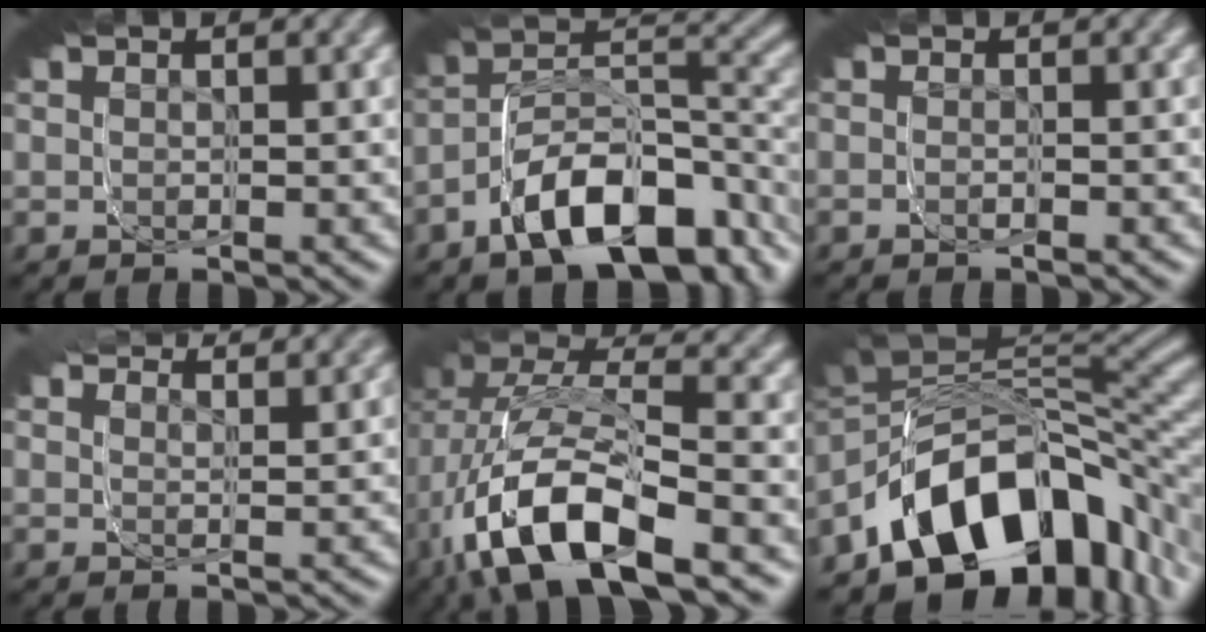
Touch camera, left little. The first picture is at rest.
{"total": 8.3, "force": [-7.6, 2.7, 2.1], "torque": [-0.054, -0.010, -0.113]}
{"total": 0.7, "force": [-0.3, -0.5, 0.4], "torque": [0.006, 0.006, -0.007]}
{"total": 3.8, "force": [2.7, 2.1, 1.6], "torque": [-0.043, 0.034, 0.029]}
{"total": 8.5, "force": [-6.1, 3.4, 4.8], "torque": [-0.115, -0.026, -0.088]}
{"total": 15.2, "force": [-9.1, 8.3, 9.0], "torque": [-0.136, -0.031, -0.132]}